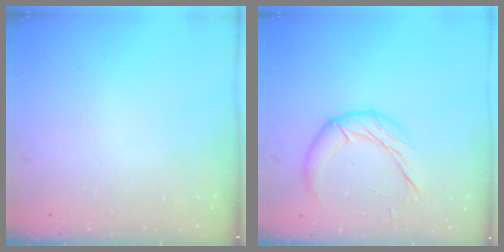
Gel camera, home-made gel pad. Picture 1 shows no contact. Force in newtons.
{"total": 12.0, "press": 11.9, "slide": 0.7}